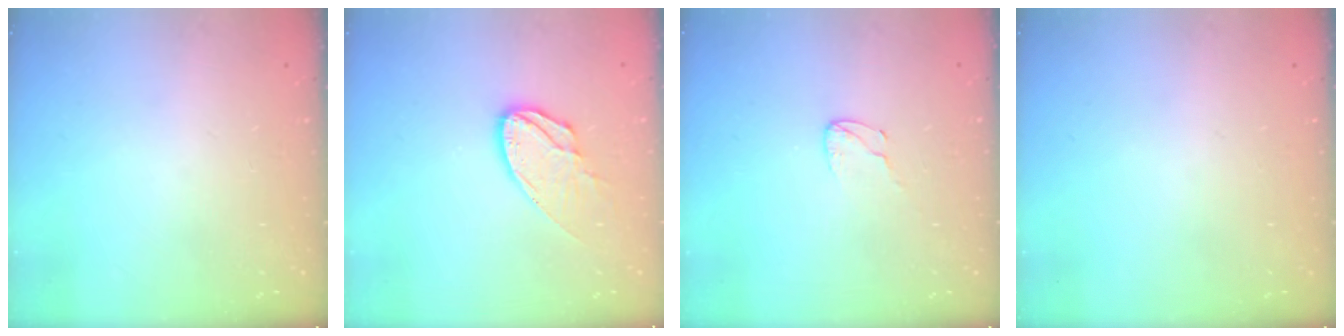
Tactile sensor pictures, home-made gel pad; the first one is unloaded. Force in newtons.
{"total": 11.2, "press": 11.2, "slide": 0.9}
{"total": 2.7, "press": 2.7, "slide": 0.2}
{"total": 0.0}